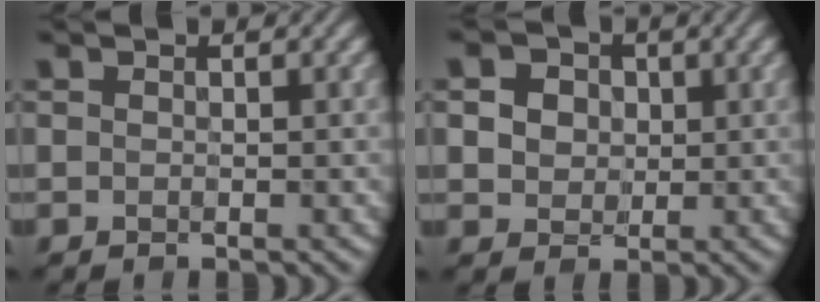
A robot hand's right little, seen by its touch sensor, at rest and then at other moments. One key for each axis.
{"total": 5.8, "fx": 2.1, "fy": 4.5, "fz": 2.9, "tx": -0.078, "ty": 0.016, "tz": 0.029}